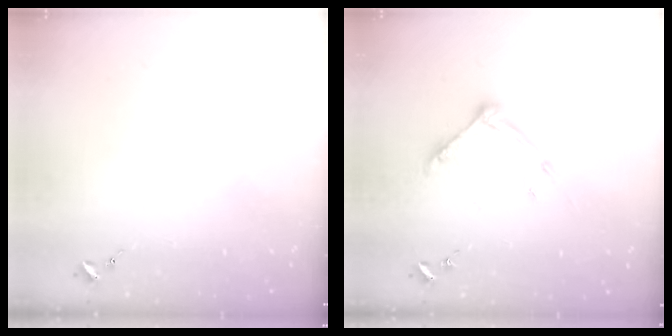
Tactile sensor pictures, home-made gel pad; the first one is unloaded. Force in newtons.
{"total": 9.0, "press": 9.0, "slide": 0.7}